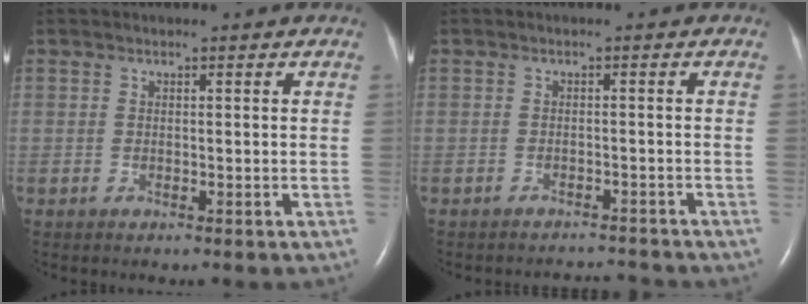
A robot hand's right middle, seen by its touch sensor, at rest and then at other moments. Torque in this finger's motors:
{"motor_torque": [0.00, -0.01, -0.03, -0.01]}